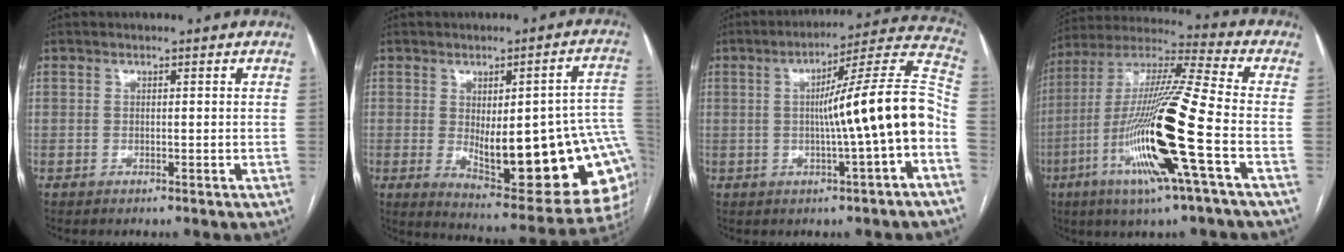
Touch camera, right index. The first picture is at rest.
{"total": 23.5, "force": [-2.5, 6.7, 22.4], "torque": [-0.207, 0.006, -0.005]}
{"total": 14.8, "force": [-2.2, -0.6, 14.6], "torque": [-0.203, 0.027, -0.037]}
{"total": 20.2, "force": [-6.3, -0.2, 19.1], "torque": [-0.395, -0.023, -0.127]}